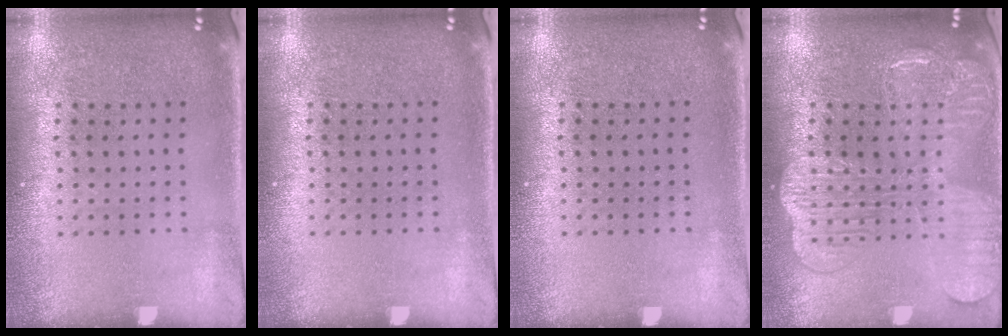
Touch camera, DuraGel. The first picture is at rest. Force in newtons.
{"total": 0.0}
{"total": 0.0}
{"total": 4.0, "press": 4.0, "slide": 0.5}